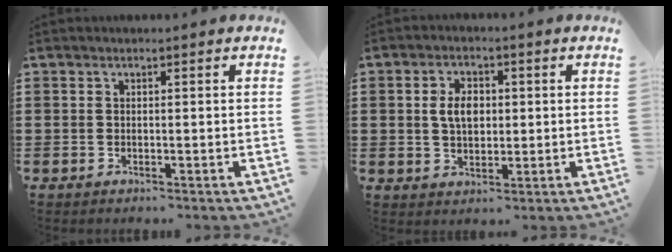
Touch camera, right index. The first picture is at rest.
{"total": 4.6, "force": [0.5, 3.0, 3.5], "torque": [-0.067, 0.009, 0.004]}